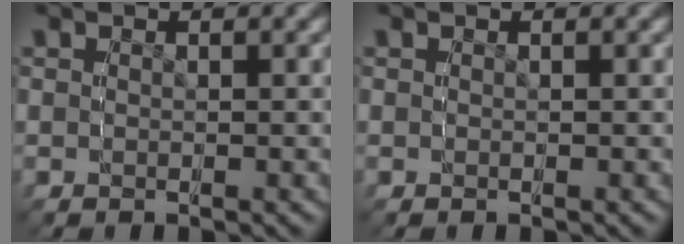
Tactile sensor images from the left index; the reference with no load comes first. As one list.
[{"total": 0.0}]